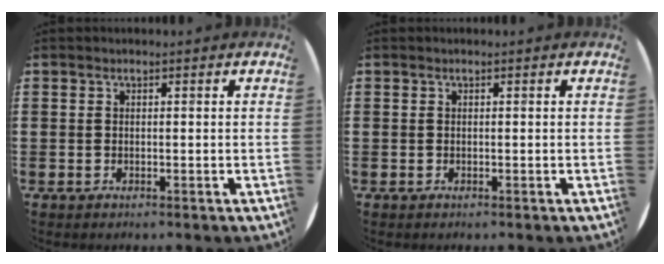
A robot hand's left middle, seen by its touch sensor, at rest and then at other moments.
{"total": 0.0}